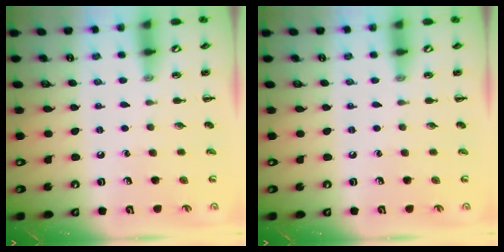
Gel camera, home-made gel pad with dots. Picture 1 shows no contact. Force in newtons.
{"total": 0.0}